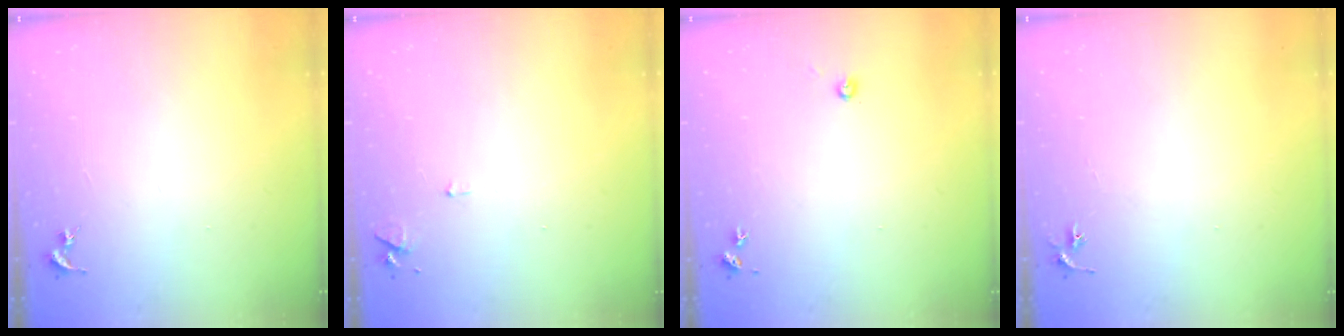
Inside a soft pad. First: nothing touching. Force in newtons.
{"total": 5.6, "press": 5.5, "slide": 0.8}
{"total": 2.7, "press": 2.7, "slide": 0.2}
{"total": 2.9, "press": 2.9, "slide": 0.3}